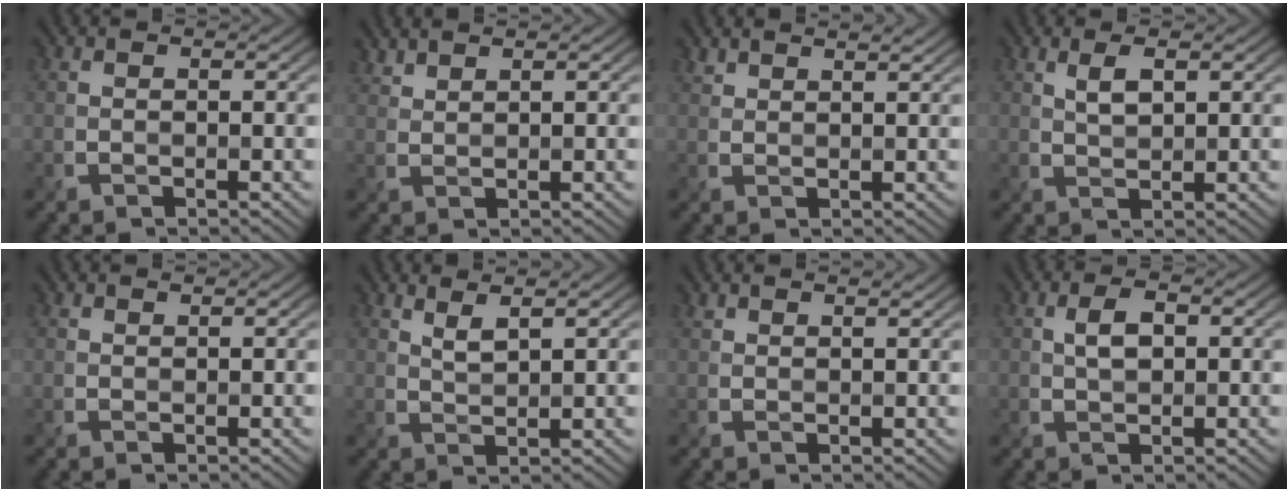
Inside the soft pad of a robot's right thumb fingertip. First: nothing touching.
{"total": 1.9, "force": [1.8, 0.3, 0.6], "torque": [-0.015, 0.000, 0.040]}
{"total": 2.4, "force": [2.3, 0.3, 0.7], "torque": [-0.016, -0.001, 0.041]}
{"total": 2.6, "force": [1.2, 0.9, 2.1], "torque": [-0.045, -0.002, 0.026]}
{"total": 0.7, "force": [0.7, 0.1, 0.2], "torque": [-0.011, 0.000, 0.017]}
{"total": 2.6, "force": [1.9, 0.3, 1.7], "torque": [-0.035, -0.003, 0.045]}
{"total": 1.6, "force": [1.5, 0.2, 0.4], "torque": [-0.016, -0.001, 0.030]}
{"total": 2.8, "force": [0.5, 1.4, 2.4], "torque": [-0.047, 0.002, 0.010]}